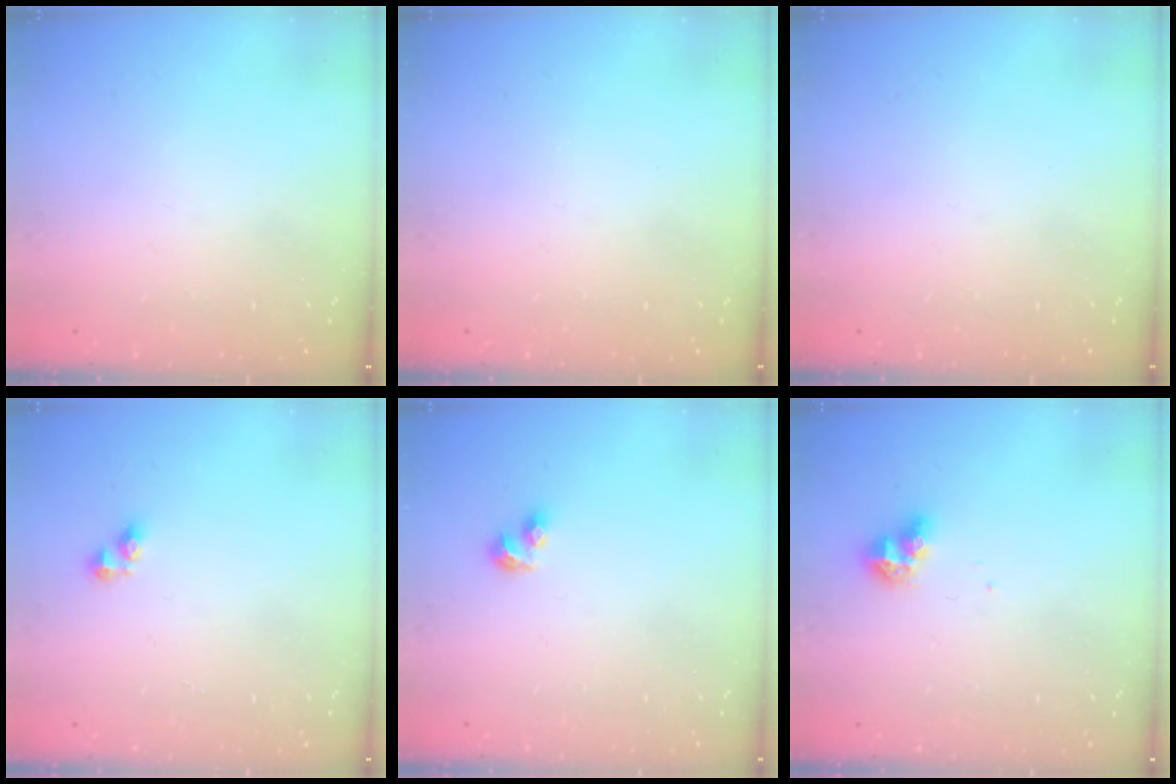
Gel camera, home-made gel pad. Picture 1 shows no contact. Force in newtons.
{"total": 0.0}
{"total": 0.0}
{"total": 4.0, "press": 4.0, "slide": 0.5}
{"total": 3.4, "press": 3.3, "slide": 0.9}
{"total": 7.0, "press": 7.0, "slide": 0.9}